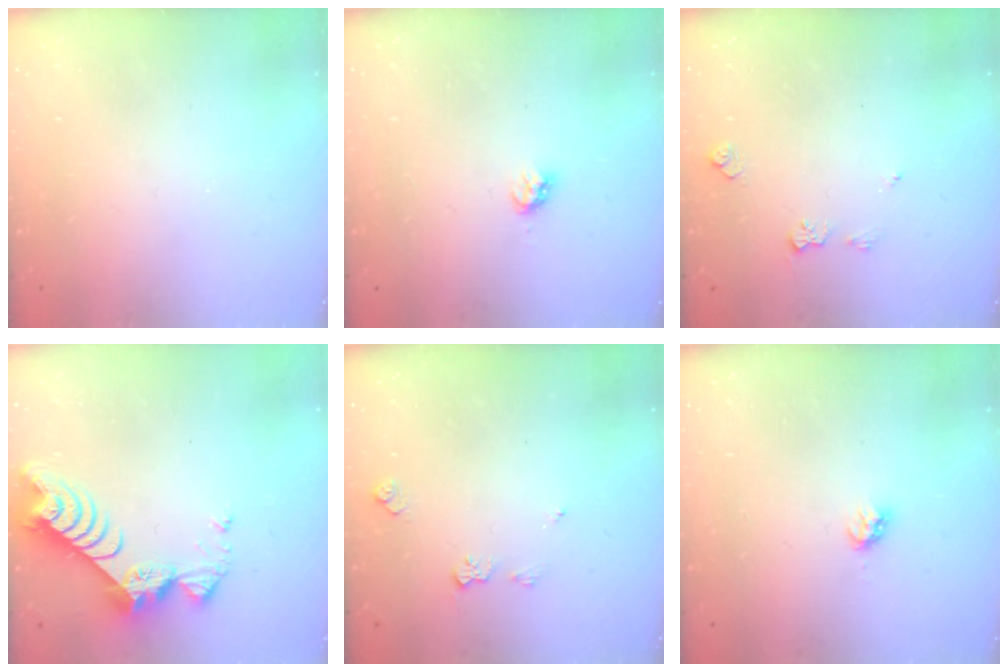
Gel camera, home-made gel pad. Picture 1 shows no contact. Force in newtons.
{"total": 2.8, "press": 2.8, "slide": 0.2}
{"total": 5.9, "press": 5.9, "slide": 0.8}
{"total": 10.7, "press": 10.7, "slide": 0.9}
{"total": 5.9, "press": 5.9, "slide": 0.8}
{"total": 2.8, "press": 2.8, "slide": 0.2}